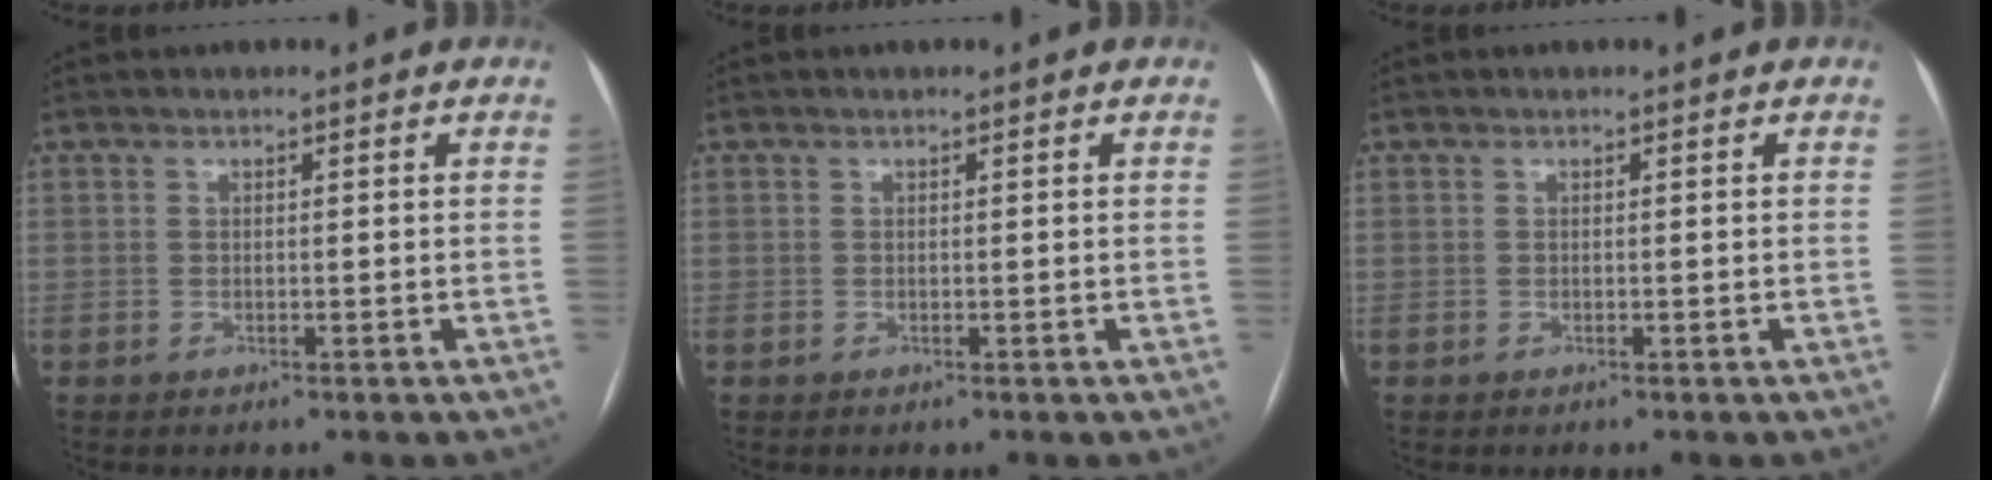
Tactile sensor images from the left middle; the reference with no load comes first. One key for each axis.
{"total": 0.0}
{"total": 0.0}